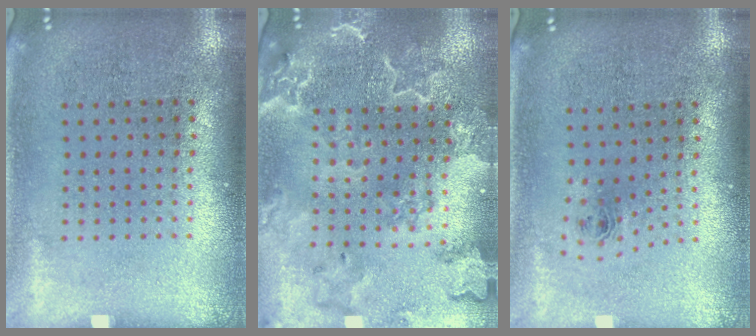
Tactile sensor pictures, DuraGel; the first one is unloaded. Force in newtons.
{"total": 2.9, "press": 2.7, "slide": 1.1}
{"total": 0.9, "press": 0.4, "slide": 0.8}